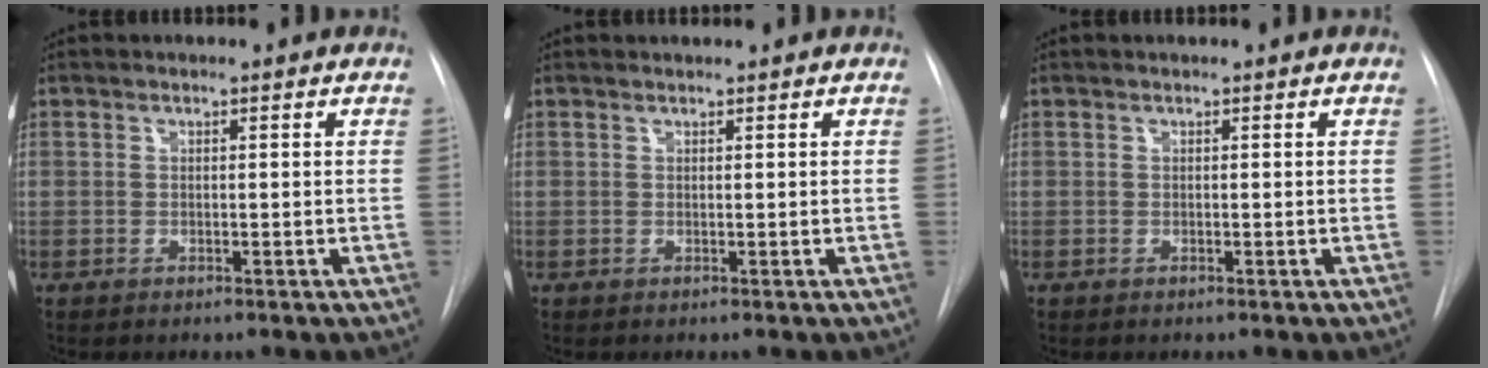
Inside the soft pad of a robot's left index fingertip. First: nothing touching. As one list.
[{"total": 0.0}, {"total": 0.0}]